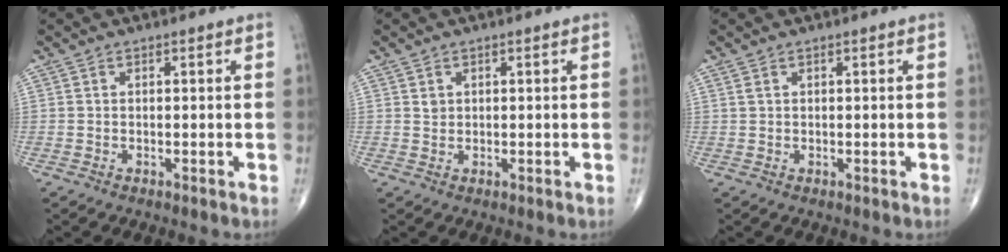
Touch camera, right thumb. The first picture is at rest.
{"total": 1.1, "force": [0.5, 0.9, 0.5], "torque": [-0.001, -0.002, 0.009]}
{"total": 0.8, "force": [0.6, 0.3, 0.5], "torque": [-0.009, 0.007, 0.014]}